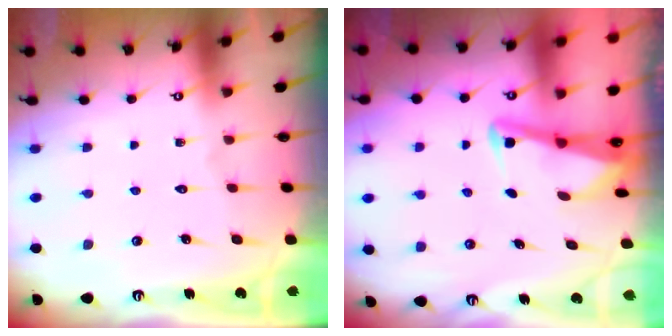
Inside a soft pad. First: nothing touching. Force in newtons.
{"total": 3.0, "press": 3.0, "slide": 0.4}